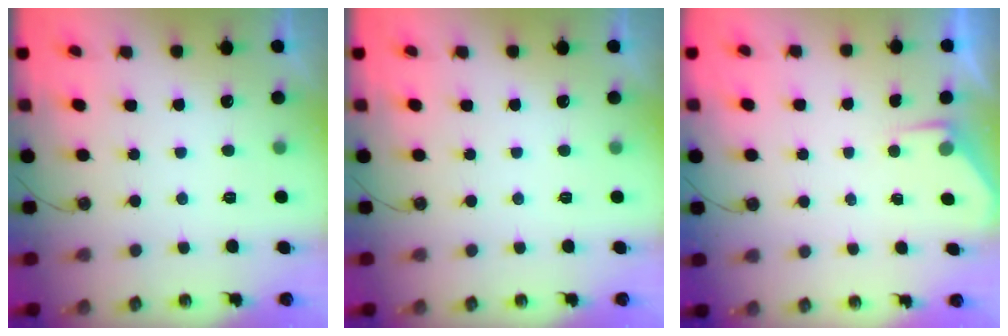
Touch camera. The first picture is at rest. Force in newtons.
{"total": 0.0}
{"total": 2.8, "press": 2.8, "slide": 0.5}